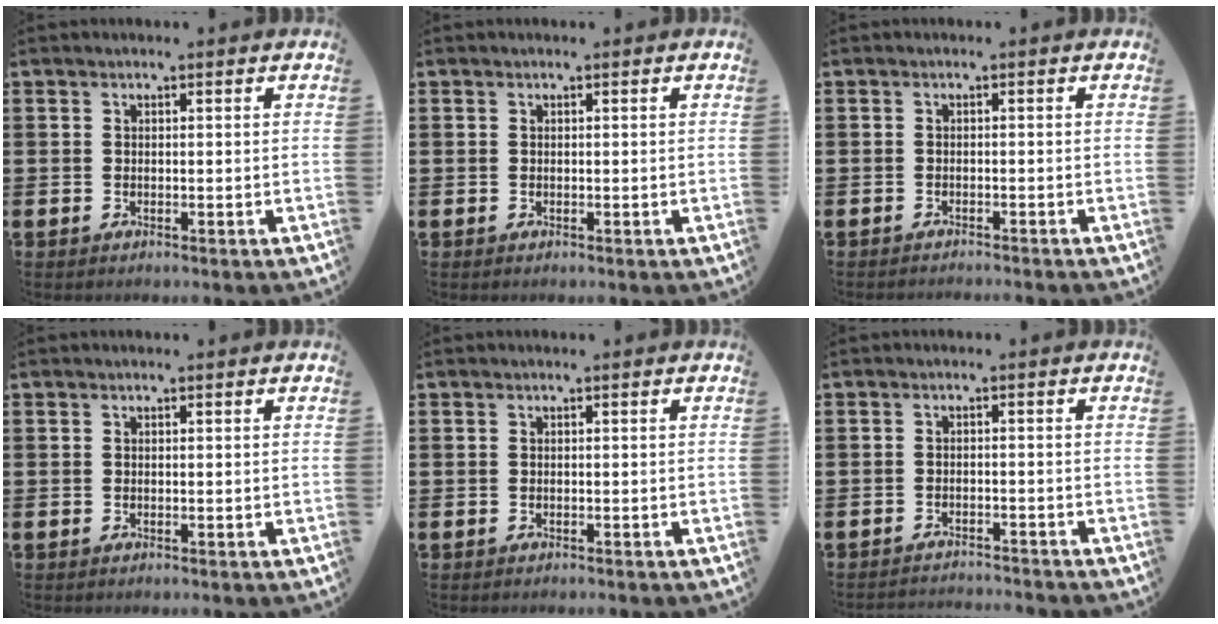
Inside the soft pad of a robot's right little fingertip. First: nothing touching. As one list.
[{"total": 0.0}, {"total": 0.8, "force": [-0.8, -0.2, 0.0], "torque": [0.000, -0.001, -0.016]}, {"total": 0.0}, {"total": 0.0}, {"total": 1.7, "force": [-1.7, -0.1, -0.1], "torque": [-0.003, 0.004, -0.036]}]